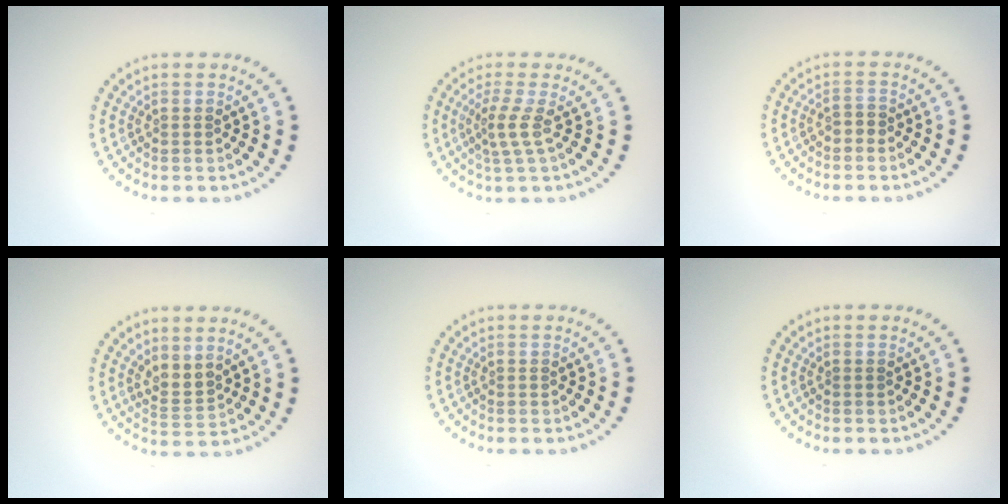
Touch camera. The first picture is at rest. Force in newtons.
{"total": 2.2, "press": 1.5, "slide": 1.6}
{"total": 1.0, "press": 0.9, "slide": 0.3}
{"total": 2.0, "press": 1.6, "slide": 1.2}
{"total": 0.0}
{"total": 0.0}